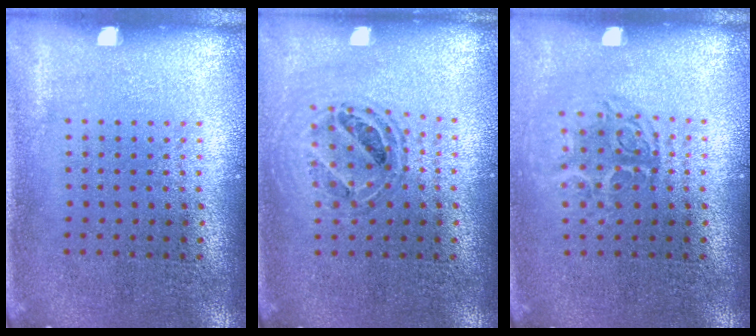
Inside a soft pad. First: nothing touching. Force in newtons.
{"total": 0.9, "press": 0.9, "slide": 0.1}
{"total": 1.5, "press": 1.2, "slide": 0.8}